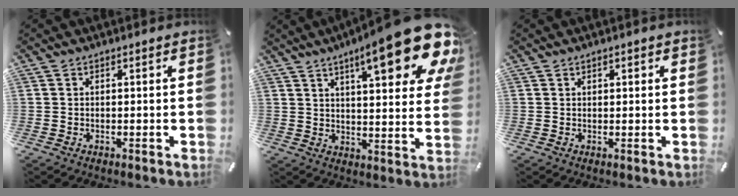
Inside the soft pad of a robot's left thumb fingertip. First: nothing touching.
{"total": 20.9, "force": [11.8, 5.3, 16.4], "torque": [-0.232, -0.073, 0.182]}
{"total": 0.6, "force": [0.3, 0.3, 0.4], "torque": [-0.007, 0.002, 0.006]}